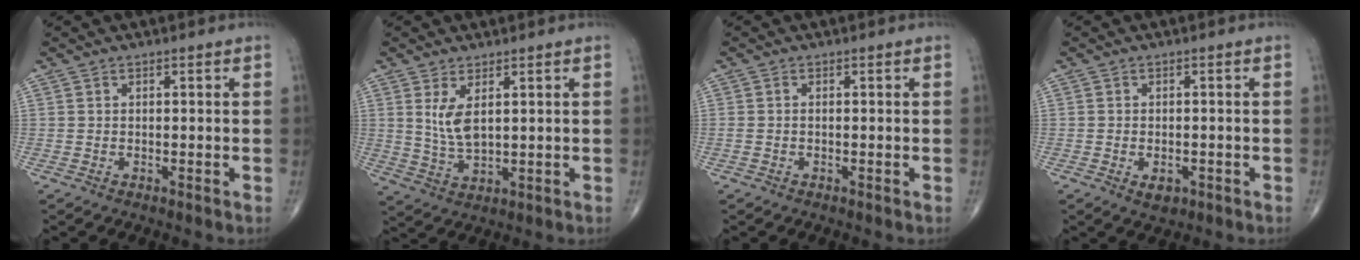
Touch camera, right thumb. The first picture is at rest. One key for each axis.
{"total": 5.4, "fx": 1.9, "fy": 2.2, "fz": 4.5, "tx": -0.088, "ty": -0.021, "tz": 0.048}
{"total": 0.8, "fx": -0.1, "fy": 0.4, "fz": 0.7, "tx": -0.021, "ty": 0.002, "tz": -0.001}
{"total": 2.7, "fx": -1.1, "fy": 1.6, "fz": 1.8, "tx": -0.019, "ty": 0.001, "tz": -0.010}